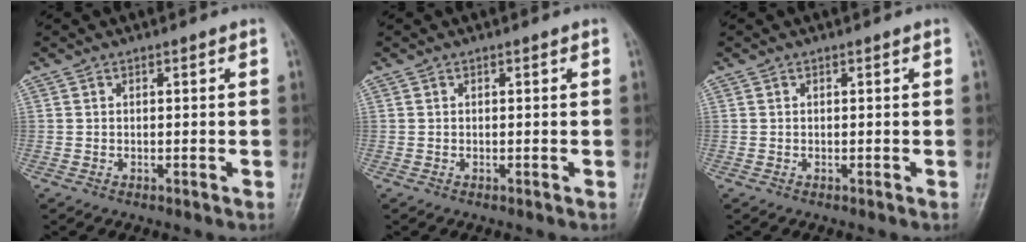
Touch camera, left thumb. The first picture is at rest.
{"total": 0.0}
{"total": 0.0}